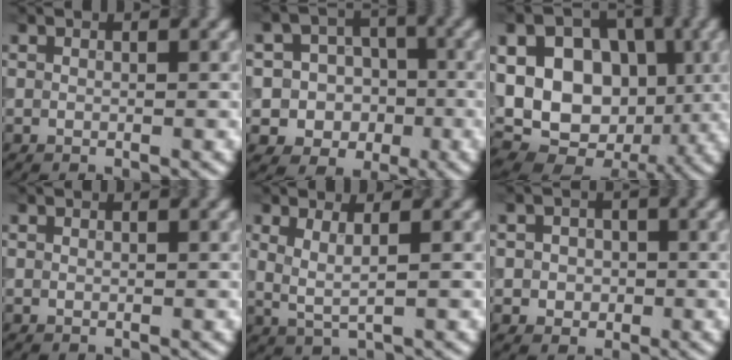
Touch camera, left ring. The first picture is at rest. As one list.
[{"total": 7.0, "force": [-1.6, 6.6, 1.8], "torque": [-0.013, 0.009, -0.052]}, {"total": 15.7, "force": [1.1, 12.0, 10.0], "torque": [-0.158, 0.019, 0.006]}, {"total": 0.0}, {"total": 2.3, "force": [0.8, 0.7, 2.1], "torque": [-0.040, -0.007, 0.016]}, {"total": 2.3, "force": [-0.2, 2.1, 0.9], "torque": [0.004, -0.004, -0.011]}]